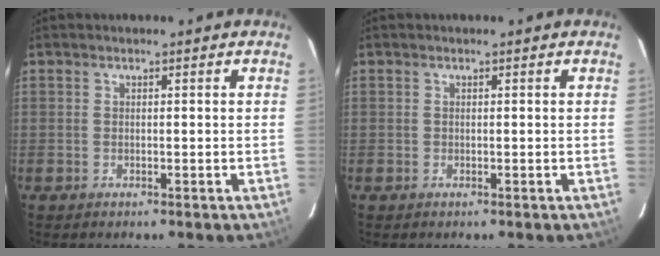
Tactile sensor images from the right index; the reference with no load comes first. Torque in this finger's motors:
{"motor_torque": [-0.09, 0.03, 0.01, 0.01]}